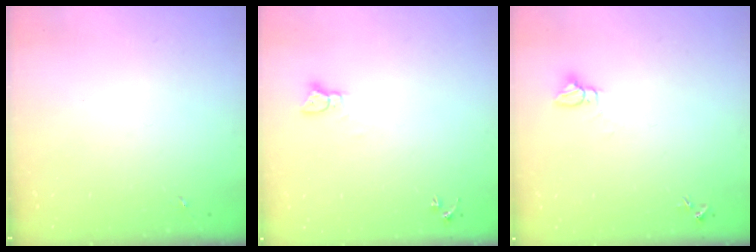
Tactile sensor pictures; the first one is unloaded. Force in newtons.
{"total": 2.3, "press": 2.3, "slide": 0.3}
{"total": 2.8, "press": 2.8, "slide": 0.1}